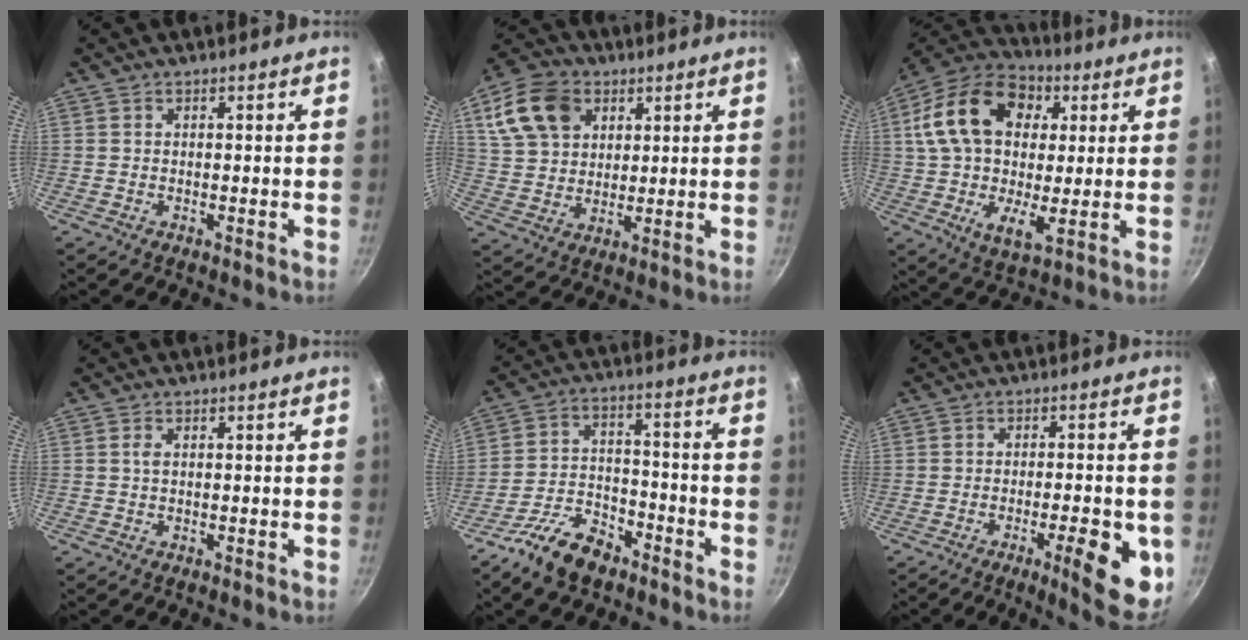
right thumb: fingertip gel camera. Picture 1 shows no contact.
{"total": 13.6, "force": [5.6, 10.0, 7.4], "torque": [-0.121, 0.000, 0.105]}
{"total": 21.6, "force": [5.5, 13.7, 15.9], "torque": [-0.262, 0.001, 0.076]}
{"total": 1.0, "force": [0.2, 0.5, 0.8], "torque": [-0.017, 0.001, 0.003]}
{"total": 10.8, "force": [-7.6, 5.3, 5.5], "torque": [-0.083, 0.059, -0.144]}
{"total": 12.2, "force": [-3.8, 3.6, 11.1], "torque": [-0.122, 0.005, -0.046]}